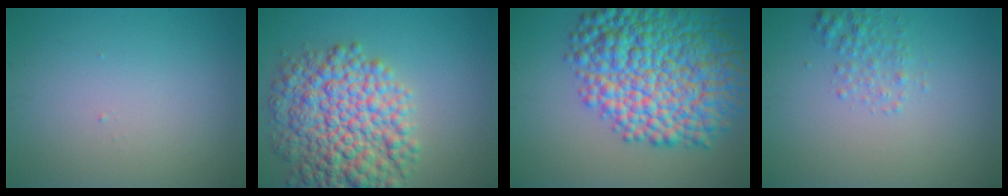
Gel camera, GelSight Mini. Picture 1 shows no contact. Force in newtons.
{"total": 9.8, "press": 9.8, "slide": 0.2}
{"total": 13.4, "press": 13.4, "slide": 0.0}
{"total": 1.7, "press": 1.7, "slide": 0.1}